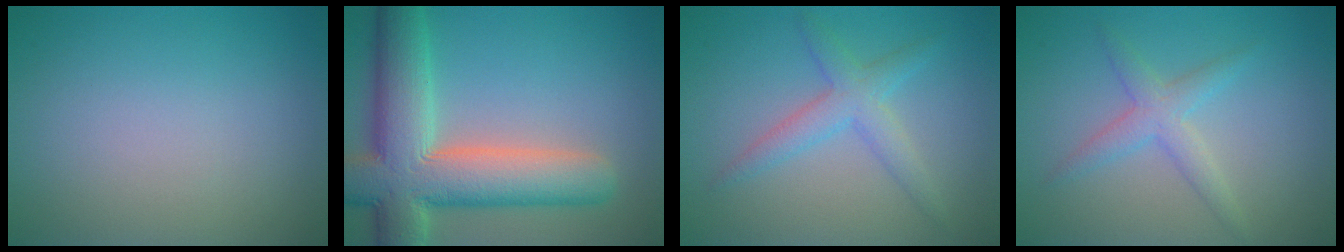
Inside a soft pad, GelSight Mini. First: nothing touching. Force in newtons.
{"total": 11.1, "press": 11.0, "slide": 1.0}
{"total": 2.9, "press": 2.9, "slide": 0.1}
{"total": 2.5, "press": 2.5, "slide": 0.1}